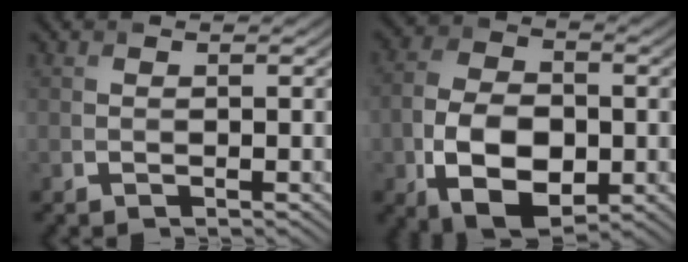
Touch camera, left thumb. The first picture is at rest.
{"total": 10.7, "force": [-3.0, 6.7, 7.7], "torque": [-0.172, -0.012, -0.063]}